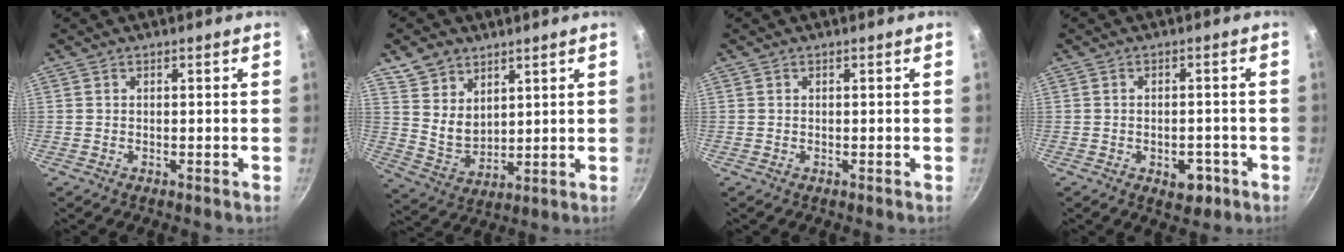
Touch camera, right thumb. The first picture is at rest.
{"total": 9.1, "force": [5.5, 6.2, 3.7], "torque": [-0.045, -0.025, 0.115]}
{"total": 0.0}
{"total": 5.0, "force": [-2.1, 3.1, 3.3], "torque": [-0.027, 0.011, -0.022]}